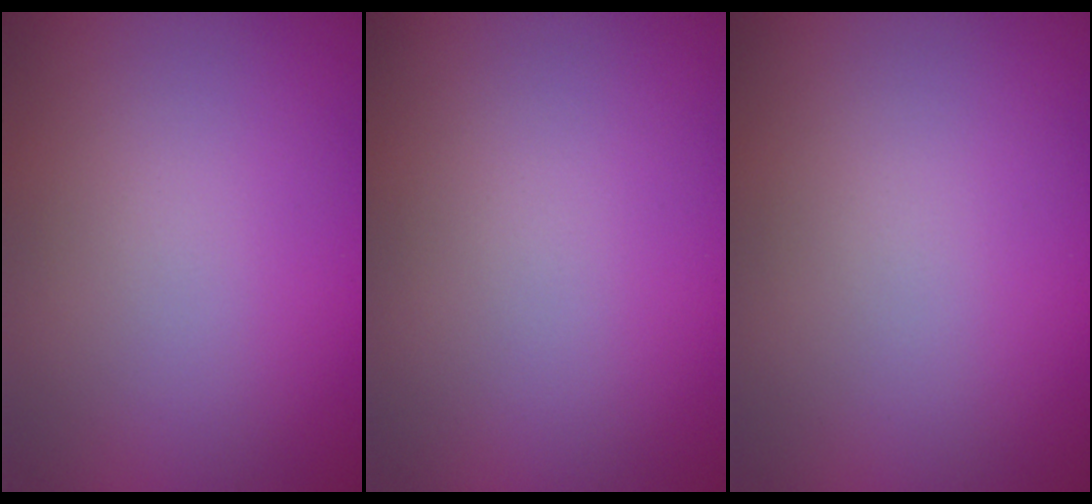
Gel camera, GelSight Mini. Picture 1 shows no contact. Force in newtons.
{"total": 0.0}
{"total": 0.0}